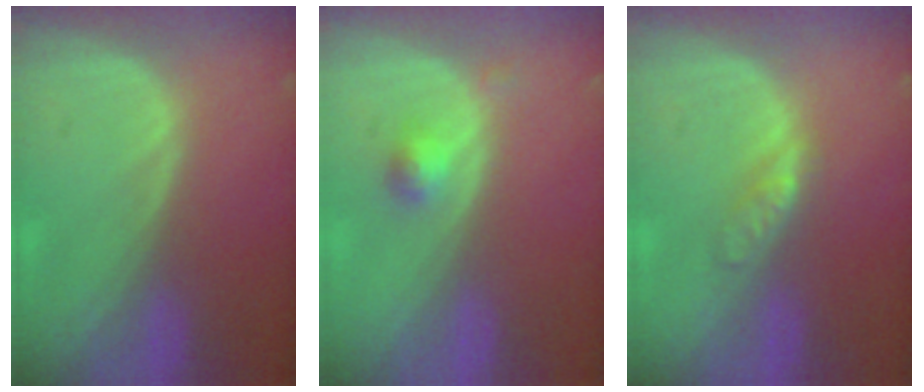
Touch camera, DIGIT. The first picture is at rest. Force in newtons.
{"total": 2.2, "press": 2.0, "slide": 1.0}
{"total": 2.7, "press": 2.7, "slide": 0.3}